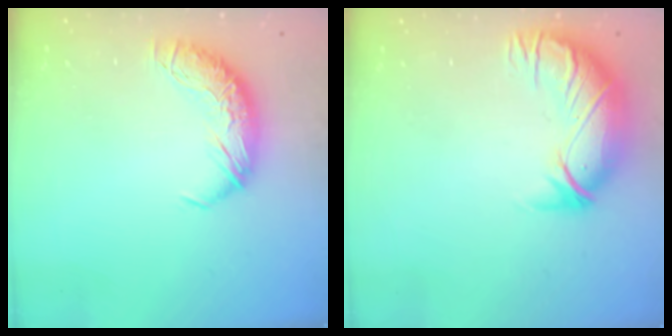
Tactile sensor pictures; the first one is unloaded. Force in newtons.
{"total": 3.0, "press": 0.2, "slide": 2.9}